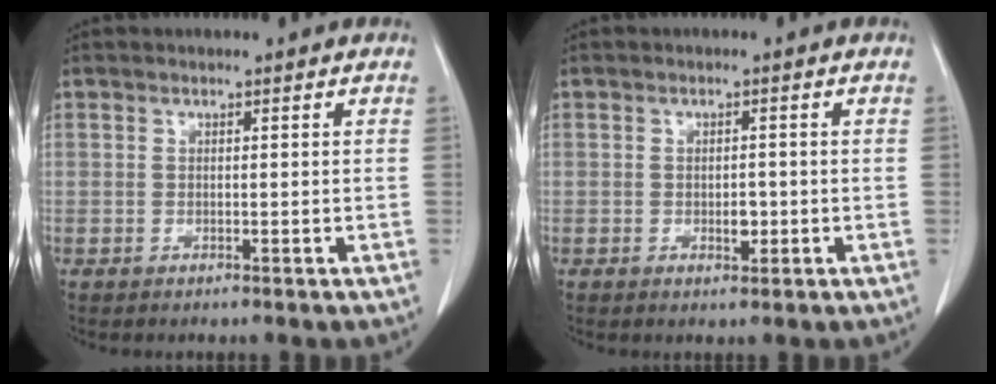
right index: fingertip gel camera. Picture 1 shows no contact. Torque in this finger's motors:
{"motor_torque": [0.20, 0.12, 0.11, 0.02]}